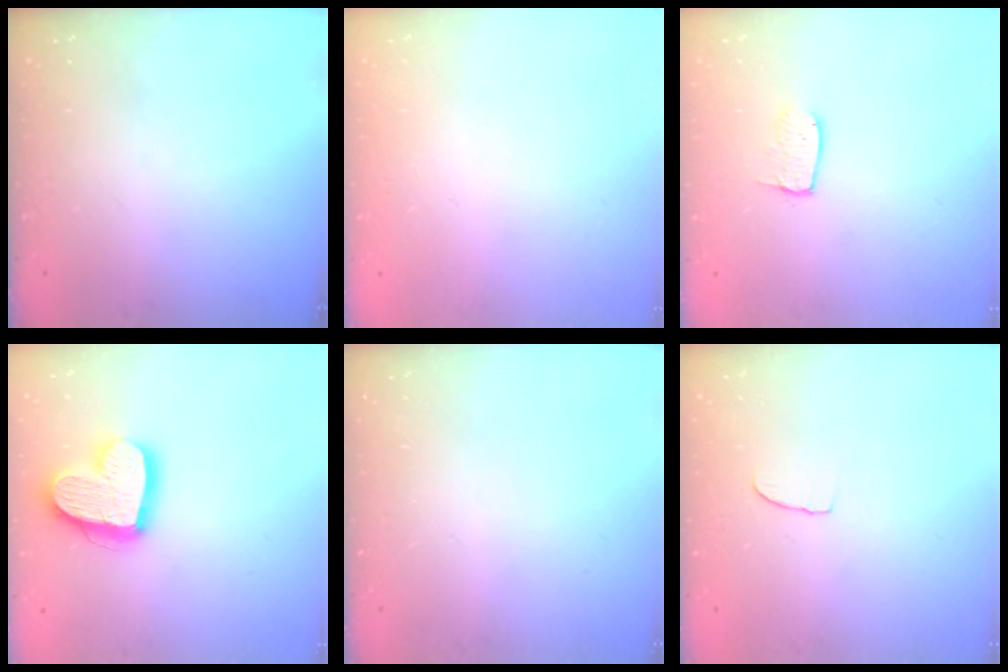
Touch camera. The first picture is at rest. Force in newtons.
{"total": 0.0}
{"total": 4.2, "press": 4.2, "slide": 0.4}
{"total": 17.6, "press": 17.5, "slide": 1.9}
{"total": 0.0}
{"total": 3.3, "press": 3.3, "slide": 0.3}